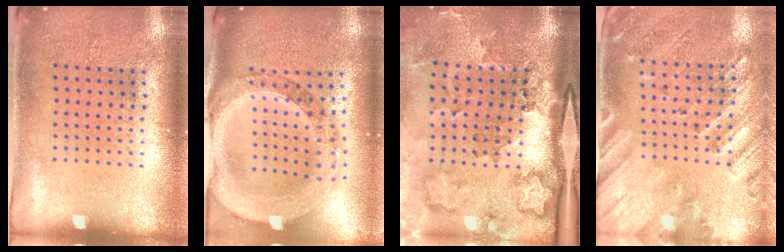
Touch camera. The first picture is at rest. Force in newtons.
{"total": 1.9, "press": 1.8, "slide": 0.7}
{"total": 3.8, "press": 2.4, "slide": 2.9}
{"total": 2.4, "press": 2.0, "slide": 1.4}